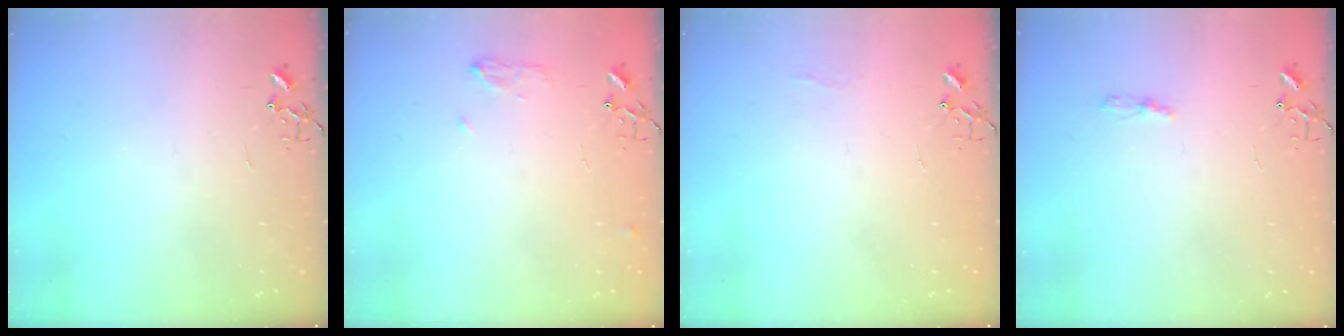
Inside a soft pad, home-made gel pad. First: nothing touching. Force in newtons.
{"total": 6.6, "press": 6.5, "slide": 1.1}
{"total": 4.4, "press": 4.4, "slide": 0.6}
{"total": 3.7, "press": 3.6, "slide": 0.5}